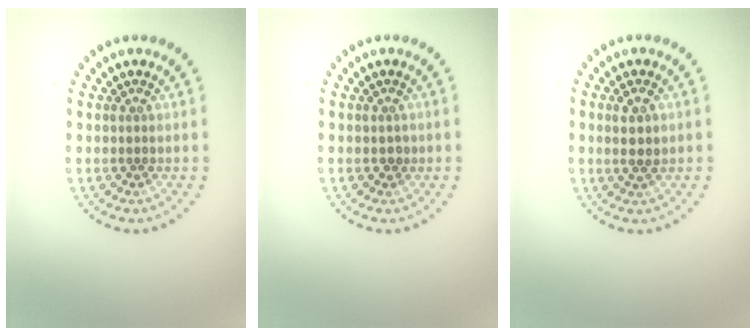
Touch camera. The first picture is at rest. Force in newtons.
{"total": 0.8, "press": 0.8, "slide": 0.1}
{"total": 2.0, "press": 1.9, "slide": 0.6}